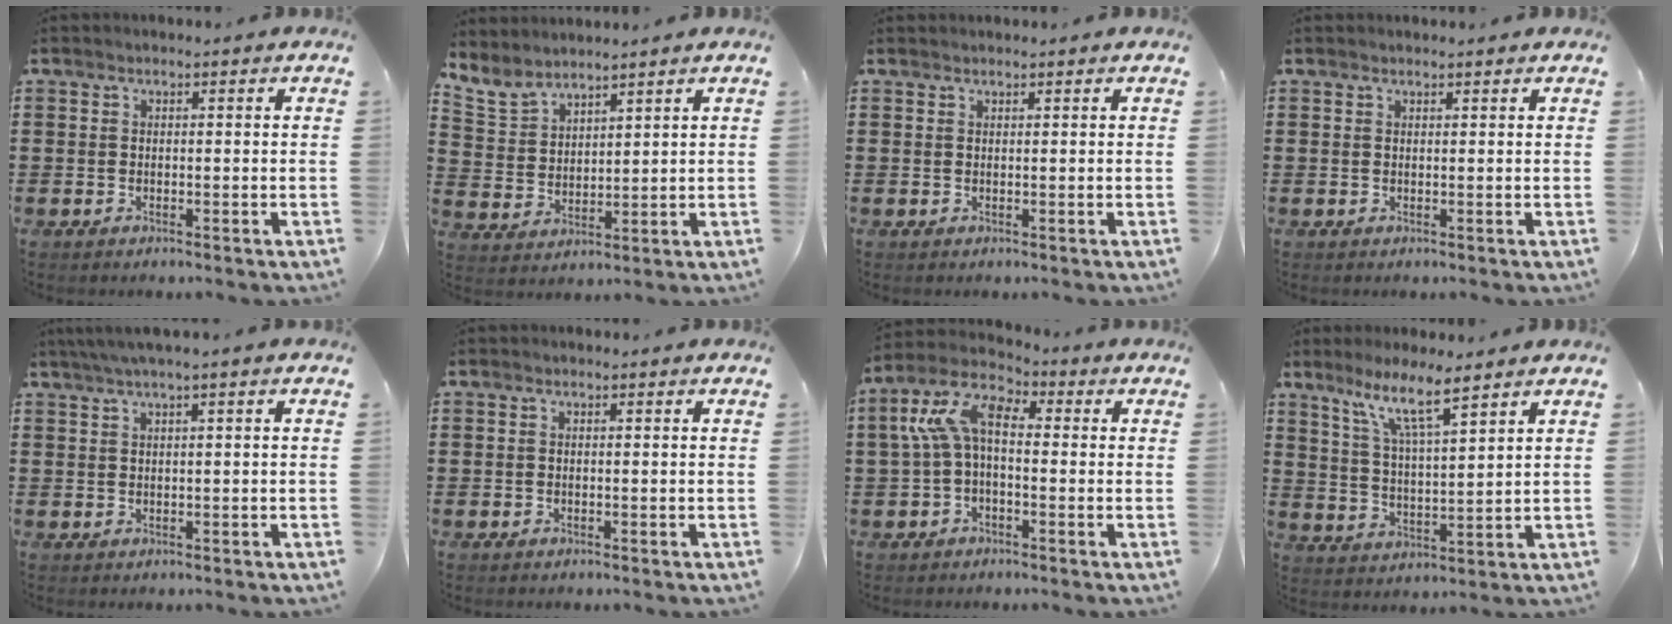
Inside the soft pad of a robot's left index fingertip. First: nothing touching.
{"total": 5.2, "force": [4.8, 1.9, 1.0], "torque": [-0.042, -0.017, 0.089]}
{"total": 0.6, "force": [0.6, 0.1, 0.0], "torque": [-0.002, 0.000, 0.013]}
{"total": 0.7, "force": [0.7, 0.1, 0.1], "torque": [-0.003, -0.001, 0.015]}
{"total": 1.9, "force": [0.7, -0.1, 1.7], "torque": [-0.031, -0.002, 0.014]}
{"total": 0.0}
{"total": 8.7, "force": [0.3, 4.3, 7.6], "torque": [-0.176, -0.003, -0.005]}
{"total": 8.1, "force": [6.2, 0.7, 5.3], "torque": [-0.121, -0.020, 0.108]}